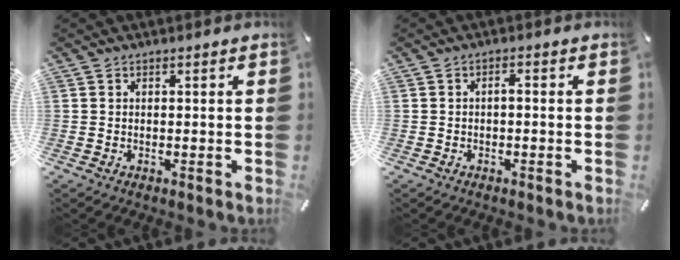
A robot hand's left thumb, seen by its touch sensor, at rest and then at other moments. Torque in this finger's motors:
{"motor_torque": [0.35, 0.21, 0.18, 0.21, 0.00]}